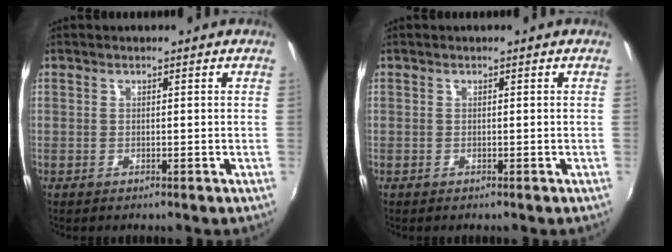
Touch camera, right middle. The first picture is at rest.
{"total": 0.0}